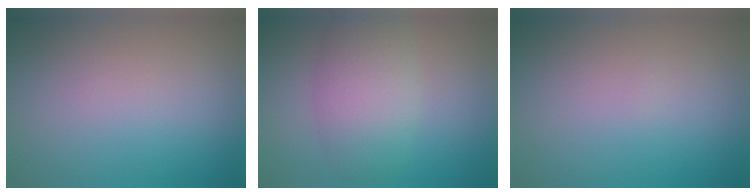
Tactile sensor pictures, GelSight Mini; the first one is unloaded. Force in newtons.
{"total": 5.0, "press": 5.0, "slide": 0.3}
{"total": 0.0}